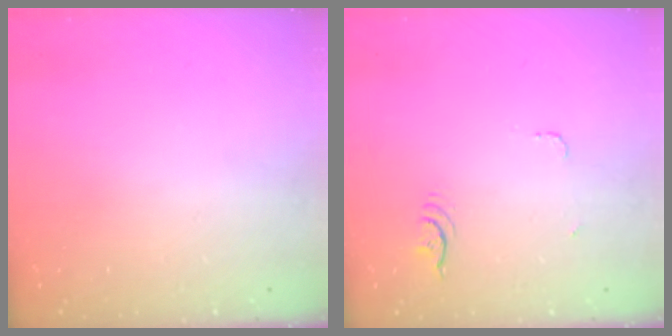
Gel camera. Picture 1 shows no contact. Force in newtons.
{"total": 3.8, "press": 3.5, "slide": 1.6}